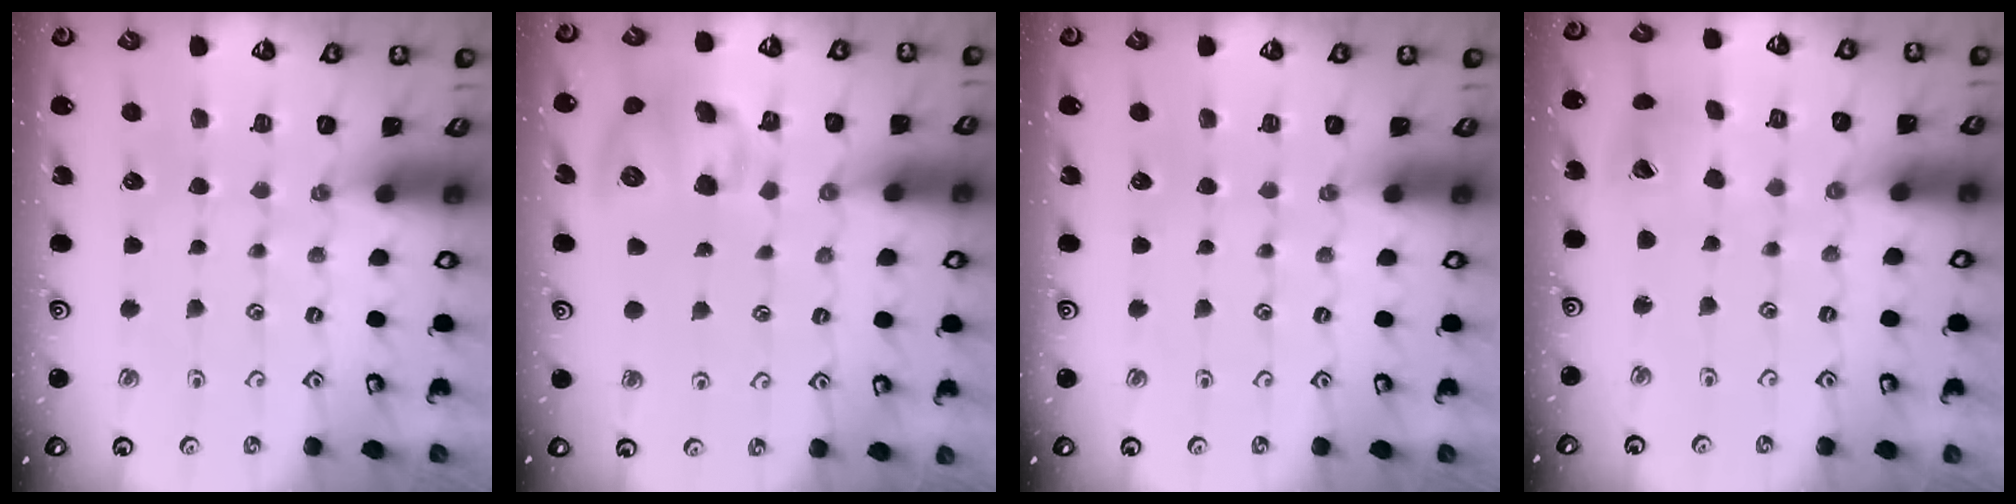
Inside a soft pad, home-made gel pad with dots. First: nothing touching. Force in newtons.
{"total": 11.7, "press": 11.5, "slide": 2.0}
{"total": 0.0}
{"total": 8.5, "press": 8.4, "slide": 1.2}